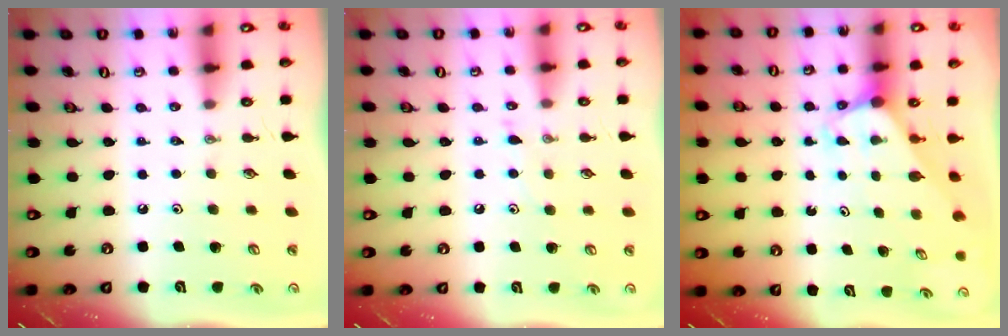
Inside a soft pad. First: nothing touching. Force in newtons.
{"total": 5.3, "press": 5.3, "slide": 0.6}
{"total": 3.1, "press": 3.1, "slide": 0.0}